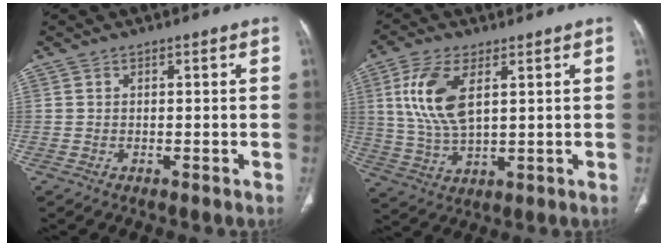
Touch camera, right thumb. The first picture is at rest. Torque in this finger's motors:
{"motor_torque": [-0.61, 1.28, 1.13, 0.24, 0.08]}